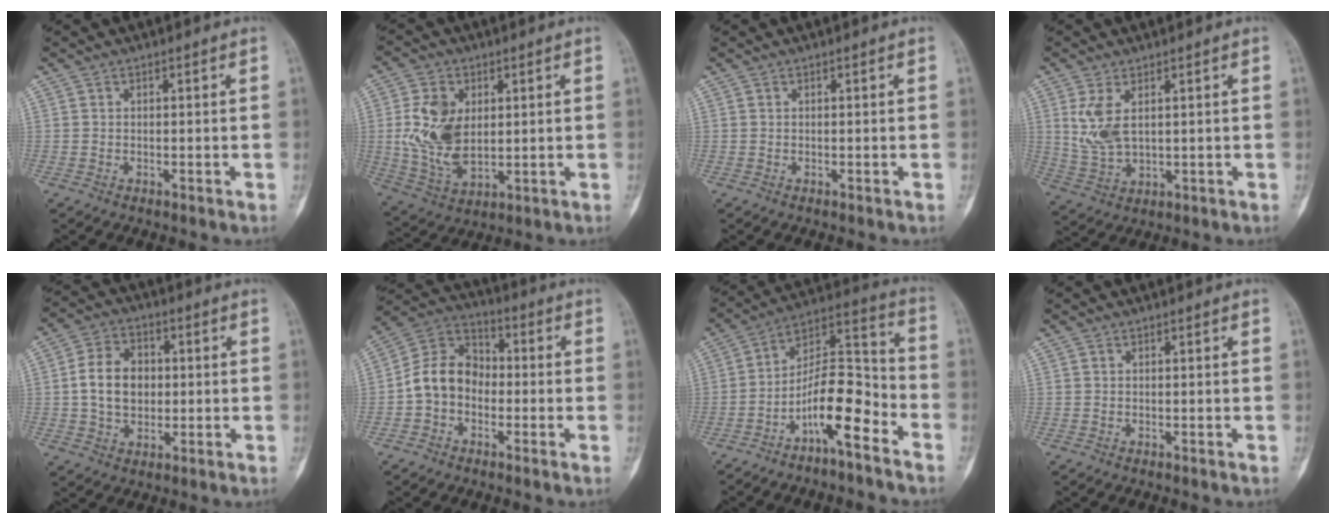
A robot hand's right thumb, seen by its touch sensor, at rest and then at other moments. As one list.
[{"total": 12.4, "force": [1.8, 8.1, 9.2], "torque": [-0.164, -0.012, 0.044]}, {"total": 0.0}, {"total": 7.2, "force": [2.1, 3.8, 5.7], "torque": [-0.117, -0.009, 0.057]}, {"total": 10.3, "force": [0.4, 7.7, 6.9], "torque": [-0.098, 0.011, 0.004]}, {"total": 10.4, "force": [-2.0, 8.2, 6.0], "torque": [-0.094, 0.041, -0.052]}, {"total": 13.4, "force": [-7.1, 4.6, 10.5], "torque": [-0.179, 0.088, -0.123]}, {"total": 0.0}]